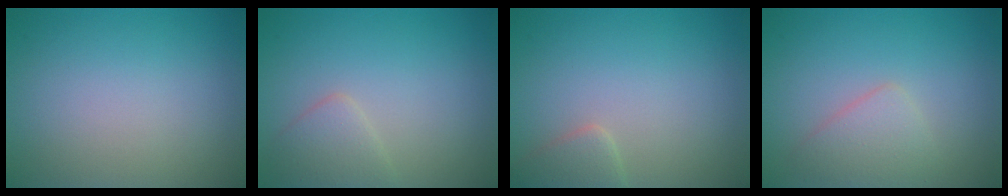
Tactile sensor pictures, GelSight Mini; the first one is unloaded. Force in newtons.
{"total": 2.0, "press": 2.0, "slide": 0.0}
{"total": 1.8, "press": 1.8, "slide": 0.1}
{"total": 2.4, "press": 2.4, "slide": 0.2}